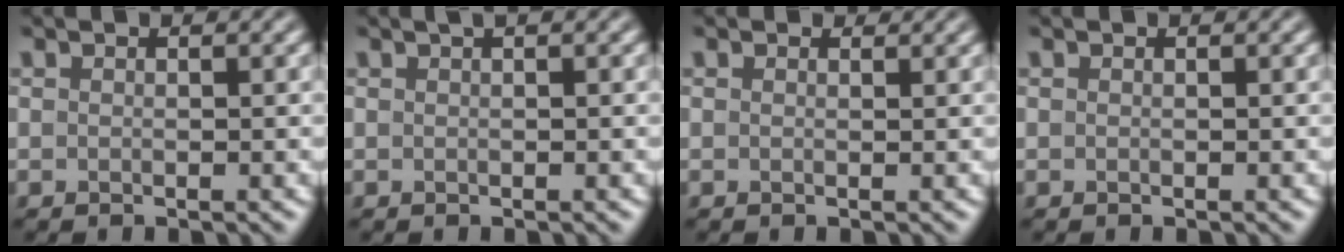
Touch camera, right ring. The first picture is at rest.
{"total": 1.1, "force": [0.7, 0.3, 0.9], "torque": [-0.013, 0.007, 0.008]}
{"total": 0.6, "force": [0.5, 0.3, 0.1], "torque": [-0.003, -0.004, 0.006]}
{"total": 0.0}